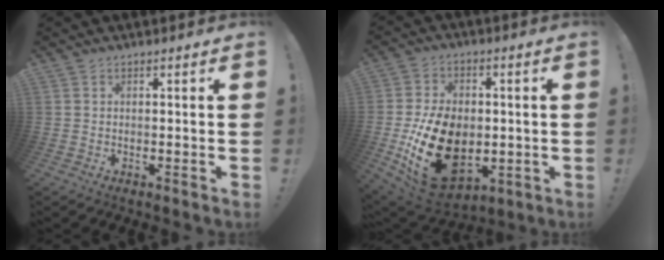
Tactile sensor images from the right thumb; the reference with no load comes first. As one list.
[{"total": 23.6, "force": [-4.2, 16.6, 16.3], "torque": [-0.280, 0.018, -0.047]}]